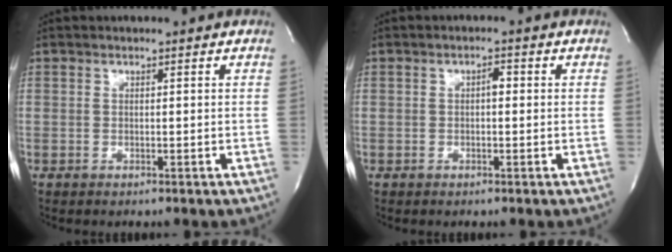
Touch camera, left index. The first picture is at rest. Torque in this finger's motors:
{"motor_torque": [0.03, 0.00, 0.01, 0.00]}